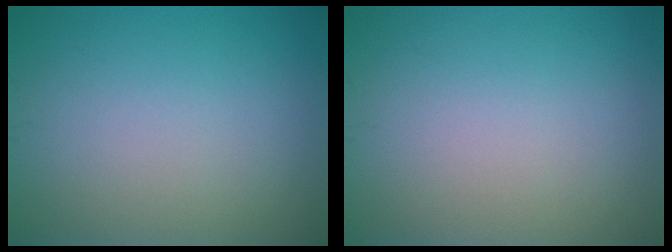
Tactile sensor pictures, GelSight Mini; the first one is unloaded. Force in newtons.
{"total": 0.0}